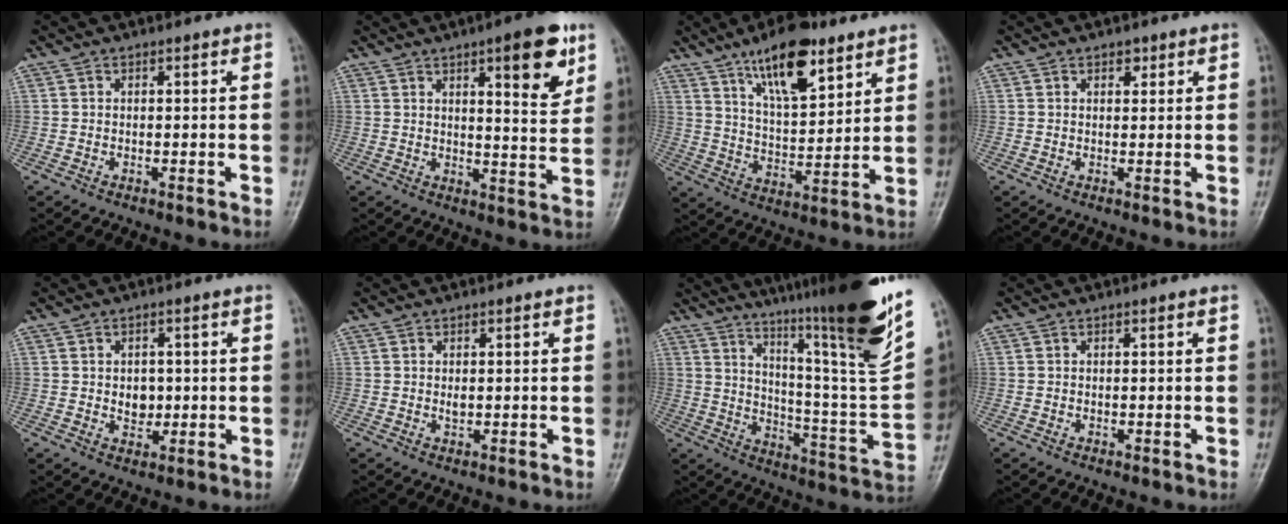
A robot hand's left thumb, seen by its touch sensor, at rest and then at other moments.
{"total": 11.3, "force": [5.8, 3.1, 9.2], "torque": [-0.104, -0.029, 0.076]}
{"total": 15.2, "force": [9.4, 5.7, 10.5], "torque": [-0.143, -0.049, 0.161]}
{"total": 2.0, "force": [1.2, 1.2, 1.1], "torque": [-0.004, -0.004, 0.016]}
{"total": 4.3, "force": [0.1, 3.3, 2.7], "torque": [-0.021, -0.001, 0.007]}
{"total": 2.4, "force": [0.4, 1.3, 1.9], "torque": [-0.027, -0.006, 0.009]}
{"total": 28.6, "force": [18.6, 2.6, 21.5], "torque": [-0.310, -0.096, 0.278]}
{"total": 0.6, "force": [0.2, 0.4, 0.5], "torque": [-0.006, -0.001, 0.004]}